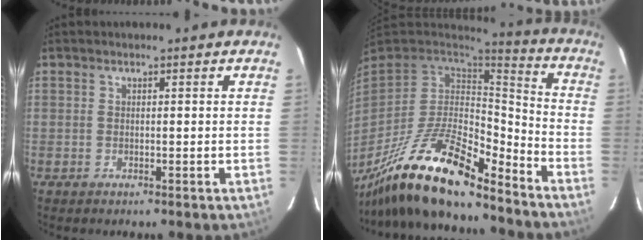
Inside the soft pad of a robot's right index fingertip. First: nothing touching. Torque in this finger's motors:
{"motor_torque": [1.03, -1.11, 1.05, 0.21]}